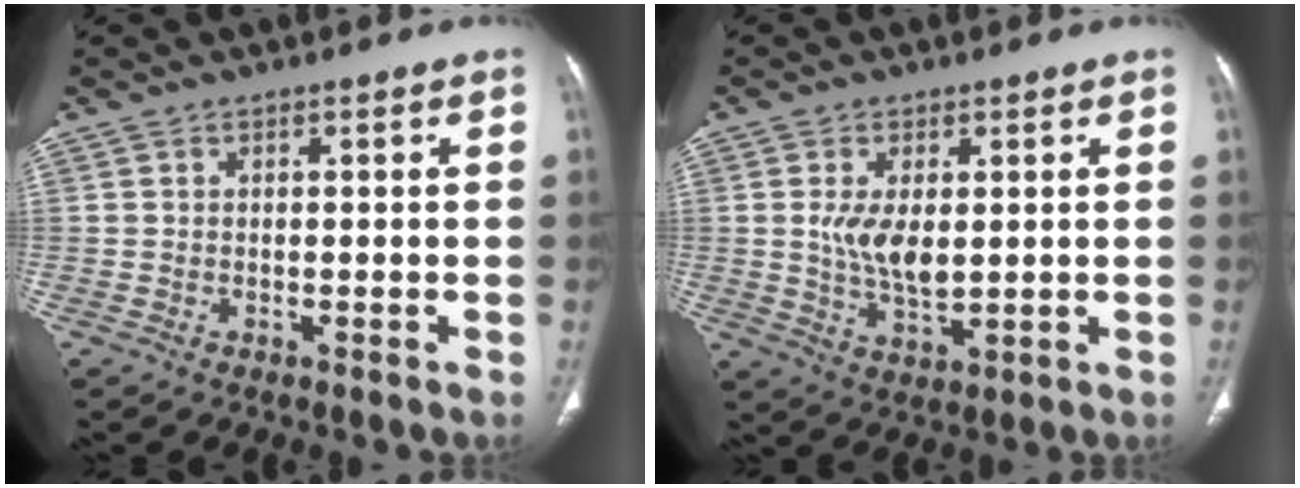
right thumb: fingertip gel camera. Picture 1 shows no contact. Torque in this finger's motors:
{"motor_torque": [2.57, 2.44, 1.04, -0.23, 0.20]}